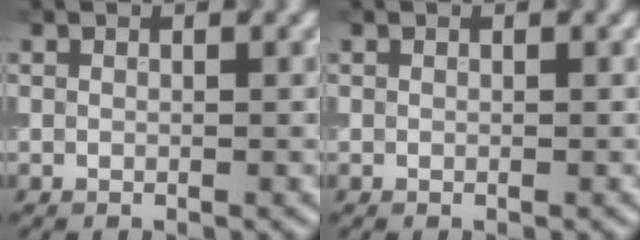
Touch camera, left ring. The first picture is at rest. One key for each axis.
{"total": 0.0}